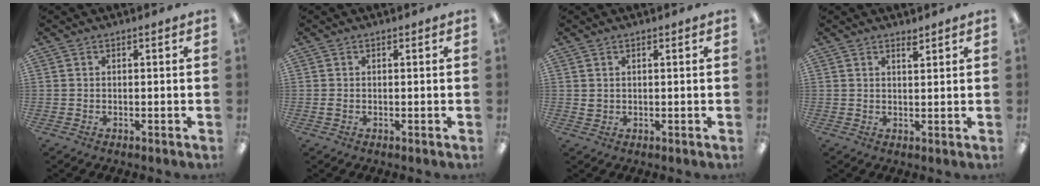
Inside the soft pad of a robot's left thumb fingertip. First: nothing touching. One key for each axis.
{"total": 0.9, "fx": 0.0, "fy": 0.5, "fz": 0.7, "tx": -0.013, "ty": 0.003, "tz": -0.001}
{"total": 1.2, "fx": 0.7, "fy": 0.9, "fz": 0.4, "tx": -0.010, "ty": 0.003, "tz": 0.012}
{"total": 1.9, "fx": 1.7, "fy": 0.2, "fz": 0.8, "tx": -0.012, "ty": -0.006, "tz": 0.029}